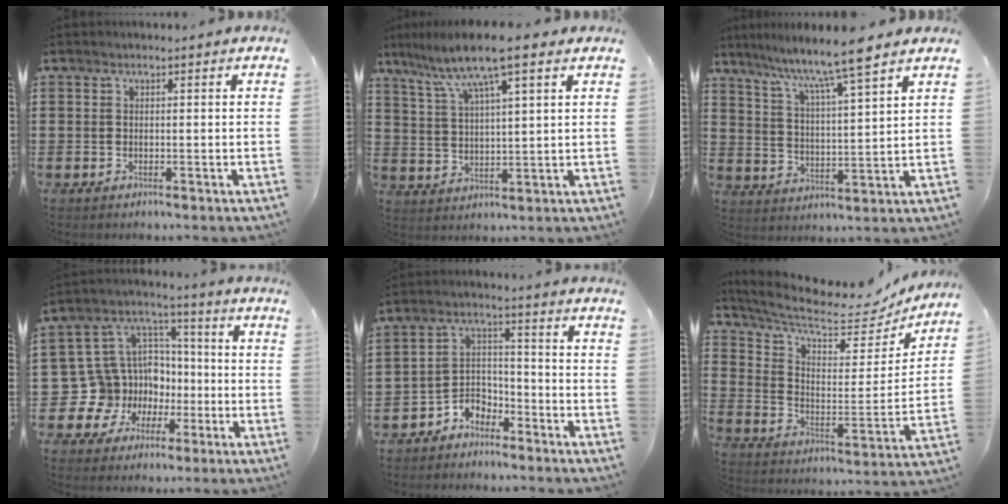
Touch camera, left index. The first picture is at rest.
{"total": 8.9, "force": [6.2, 0.8, 6.4], "torque": [-0.141, -0.017, 0.105]}
{"total": 7.5, "force": [6.3, -0.5, 4.0], "torque": [-0.101, -0.039, 0.102]}
{"total": 12.9, "force": [-3.9, 11.9, 3.1], "torque": [-0.126, -0.001, -0.049]}
{"total": 4.9, "force": [-4.4, 2.1, 0.7], "torque": [-0.017, 0.013, -0.089]}
{"total": 7.8, "force": [6.8, 1.4, 3.4], "torque": [-0.098, -0.049, 0.115]}